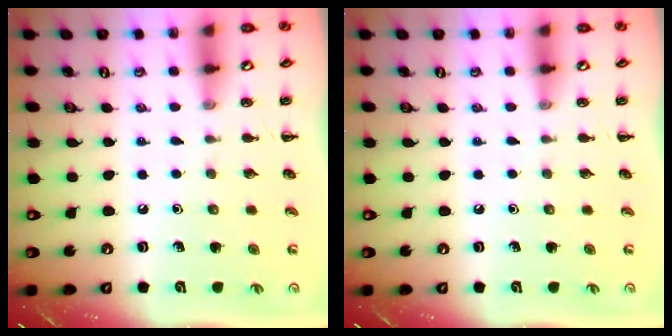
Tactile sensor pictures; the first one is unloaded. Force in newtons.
{"total": 0.0}